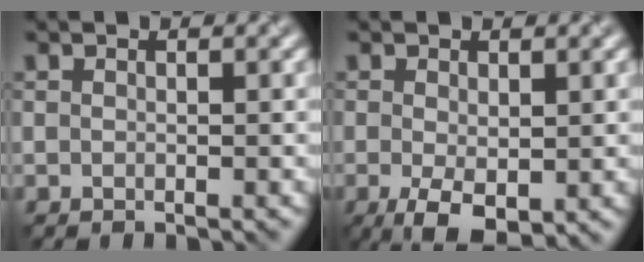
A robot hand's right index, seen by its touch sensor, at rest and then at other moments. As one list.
[{"total": 4.2, "force": [-1.0, 2.0, 3.5], "torque": [-0.069, -0.013, -0.014]}]